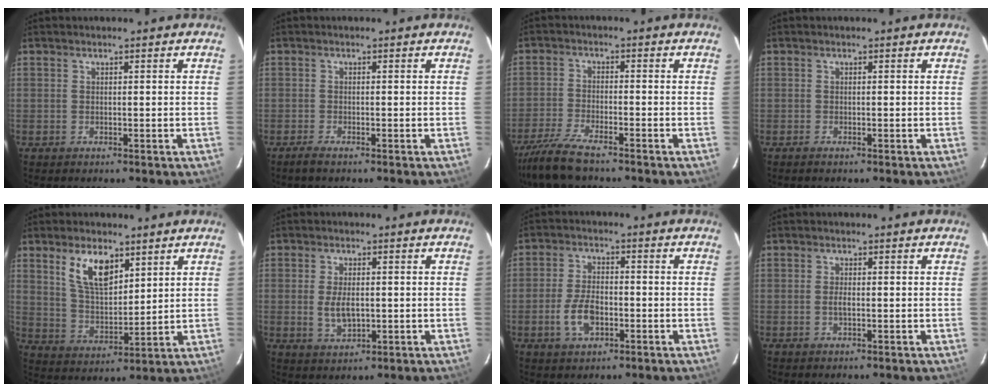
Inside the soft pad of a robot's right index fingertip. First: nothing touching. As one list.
[{"total": 1.8, "force": [-1.4, 0.1, 1.1], "torque": [-0.027, -0.004, -0.028]}, {"total": 9.7, "force": [-8.2, 1.5, 5.0], "torque": [-0.128, -0.023, -0.156]}, {"total": 0.5, "force": [-0.4, 0.0, 0.3], "torque": [-0.005, 0.000, -0.009]}, {"total": 9.8, "force": [5.3, 4.6, 6.9], "torque": [-0.127, 0.006, 0.111]}, {"total": 5.3, "force": [-0.5, 2.8, 4.5], "torque": [-0.089, -0.006, -0.004]}, {"total": 7.0, "force": [-2.5, 3.8, 5.3], "torque": [-0.115, 0.002, -0.043]}, {"total": 1.4, "force": [-0.3, 0.4, 1.2], "torque": [-0.026, -0.002, -0.007]}]